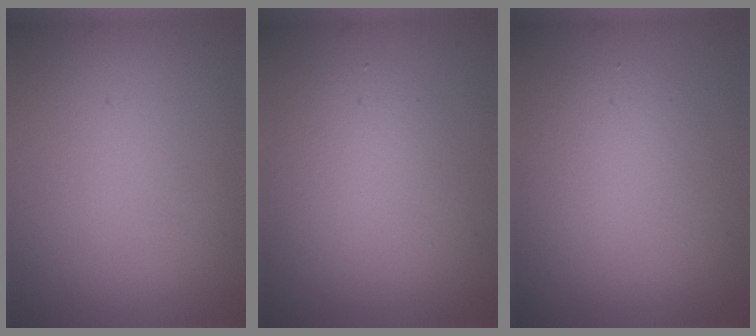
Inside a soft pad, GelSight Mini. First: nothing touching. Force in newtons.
{"total": 3.2, "press": 3.2, "slide": 0.2}
{"total": 3.8, "press": 3.8, "slide": 0.4}